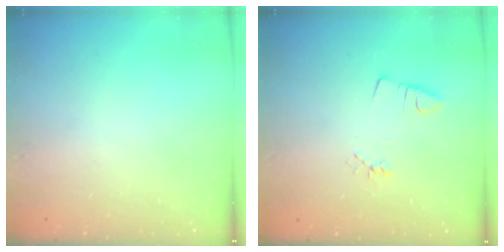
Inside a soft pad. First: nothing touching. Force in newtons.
{"total": 2.2, "press": 1.7, "slide": 1.4}